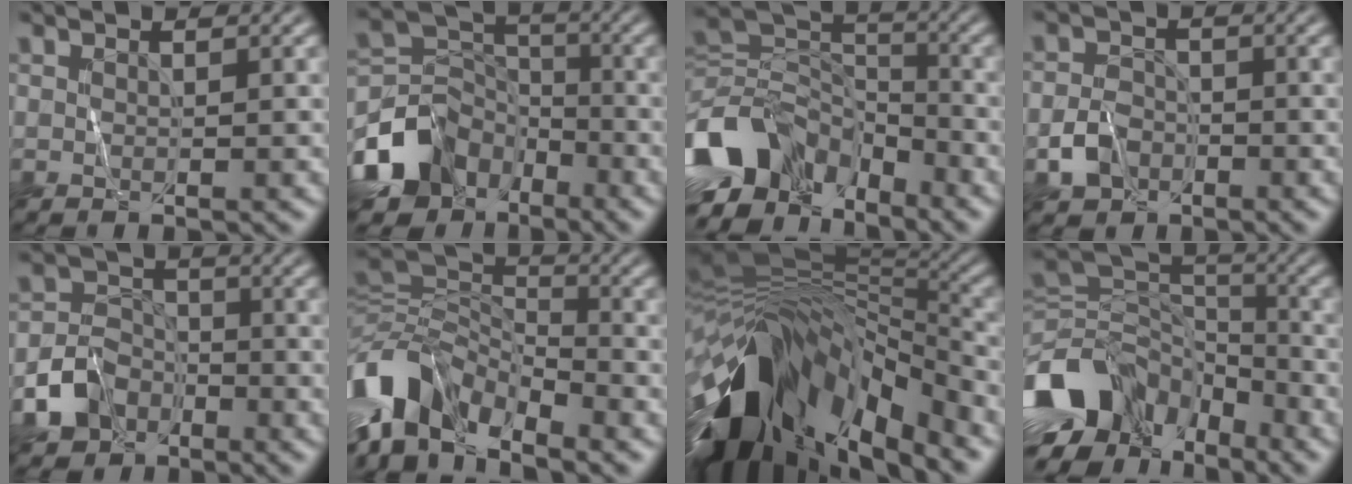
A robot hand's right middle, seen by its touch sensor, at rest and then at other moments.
{"total": 8.7, "force": [-5.2, 6.1, 3.5], "torque": [-0.063, -0.002, -0.107]}
{"total": 11.7, "force": [-5.9, 7.7, 6.5], "torque": [-0.130, 0.007, -0.119]}
{"total": 3.0, "force": [-1.6, 2.2, 1.3], "torque": [-0.022, 0.004, -0.034]}
{"total": 4.7, "force": [-2.8, 3.5, 1.6], "torque": [-0.020, 0.002, -0.058]}
{"total": 9.9, "force": [-6.1, 5.3, 5.7], "torque": [-0.109, -0.008, -0.123]}
{"total": 15.2, "force": [-6.0, 7.6, 11.7], "torque": [-0.215, 0.012, -0.116]}
{"total": 13.0, "force": [-6.0, 9.2, 7.1], "torque": [-0.162, 0.009, -0.115]}